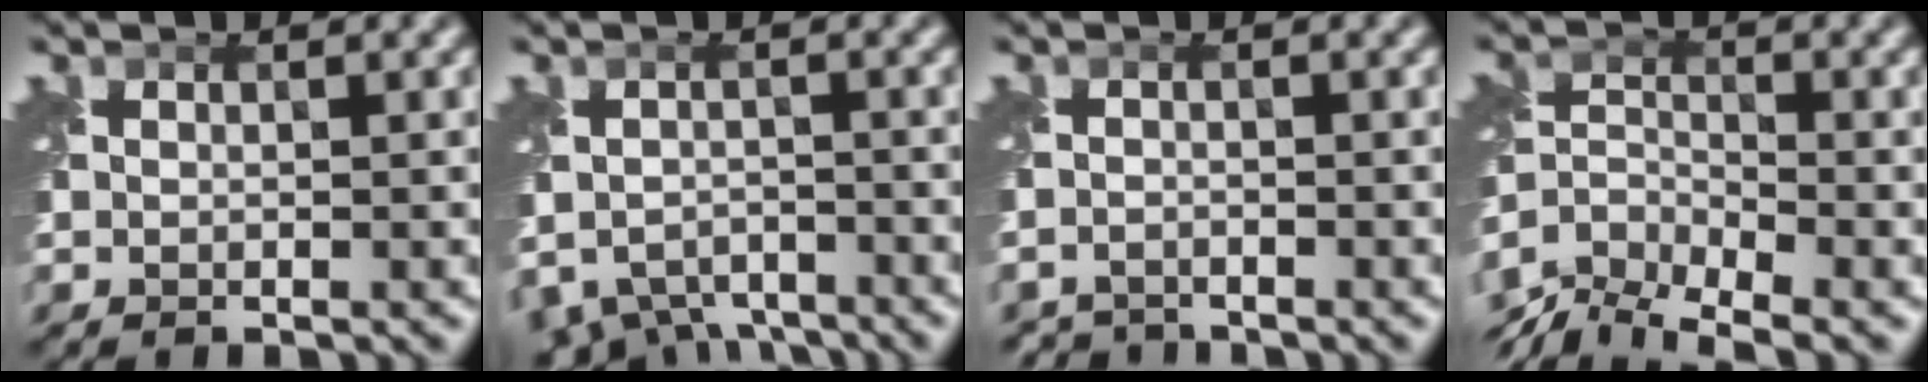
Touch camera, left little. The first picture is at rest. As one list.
[{"total": 4.7, "force": [-3.9, 2.4, 1.0], "torque": [-0.013, -0.010, -0.059]}, {"total": 2.2, "force": [-2.2, 0.3, -0.3], "torque": [0.000, -0.001, -0.042]}, {"total": 6.4, "force": [-5.0, 2.4, 3.1], "torque": [-0.056, 0.004, -0.099]}]